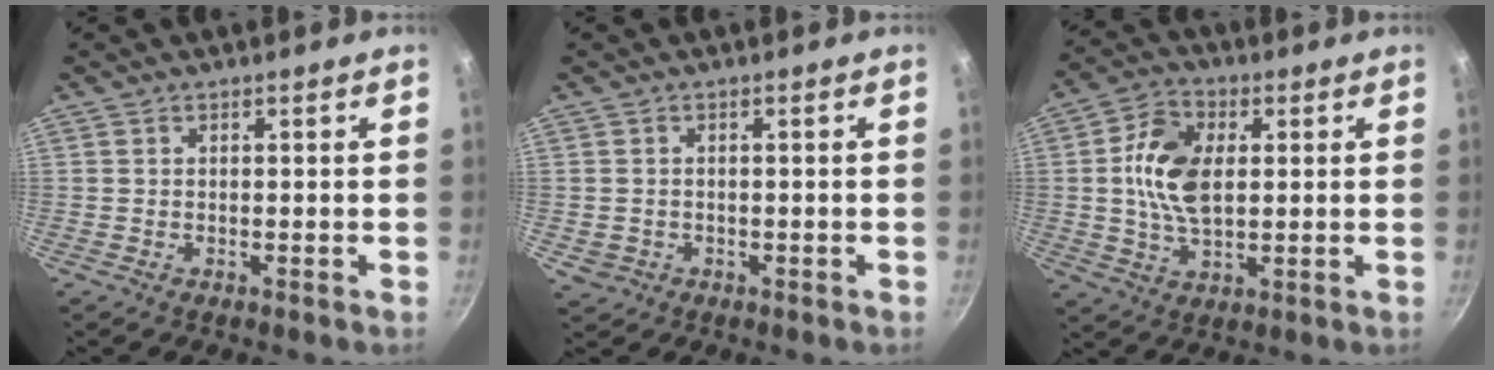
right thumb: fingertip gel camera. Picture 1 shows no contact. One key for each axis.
{"total": 2.4, "fx": -0.5, "fy": 2.1, "fz": 0.8, "tx": -0.013, "ty": 0.006, "tz": 0.002}
{"total": 11.5, "fx": 1.5, "fy": 7.0, "fz": 9.0, "tx": -0.152, "ty": 0.004, "tz": 0.021}